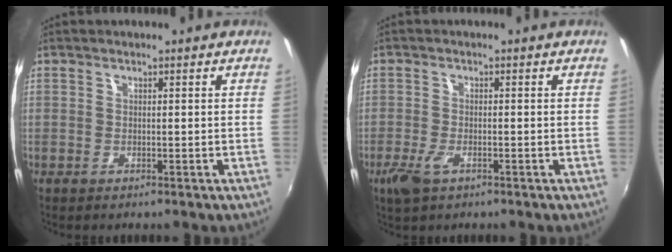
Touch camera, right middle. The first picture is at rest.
{"total": 4.2, "force": [-2.4, 1.8, 3.0], "torque": [-0.074, -0.010, -0.045]}